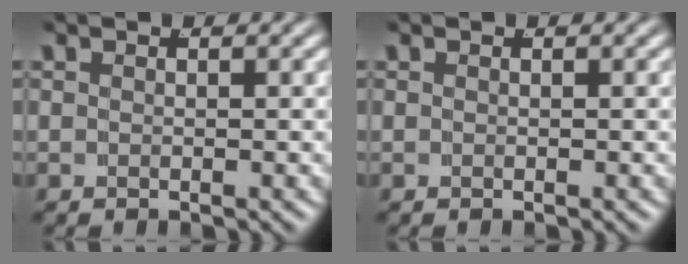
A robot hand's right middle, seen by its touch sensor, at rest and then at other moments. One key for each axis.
{"total": 0.0}